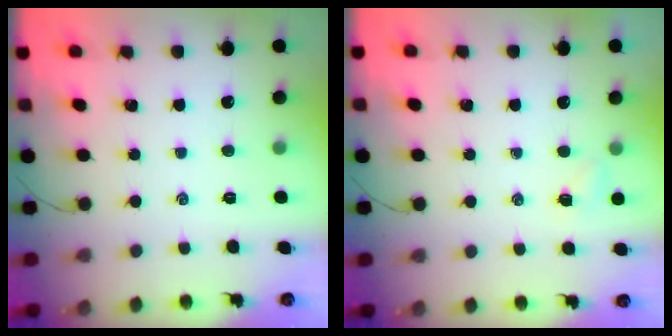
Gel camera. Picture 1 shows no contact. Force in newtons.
{"total": 3.2, "press": 3.0, "slide": 1.0}